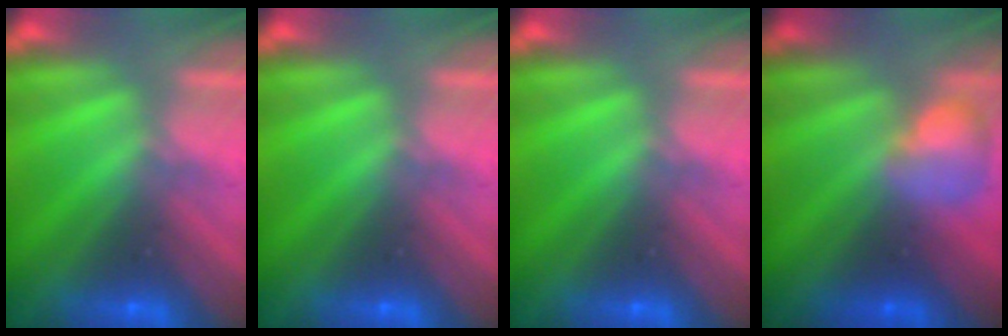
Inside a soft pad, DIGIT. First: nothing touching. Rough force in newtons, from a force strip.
{"total": 0.0}
{"total": 0.0}
{"total": 2.4}